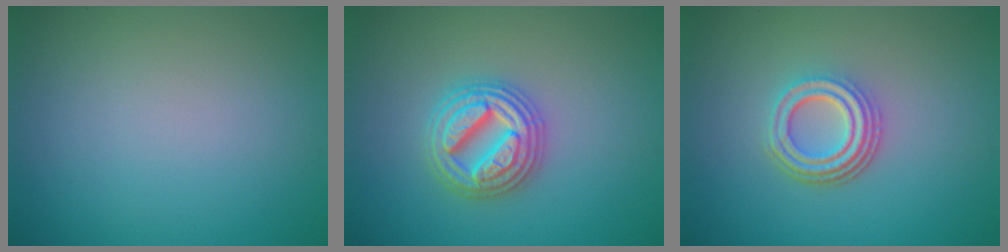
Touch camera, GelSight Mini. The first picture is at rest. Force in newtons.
{"total": 4.7, "press": 4.6, "slide": 0.8}
{"total": 4.3, "press": 3.2, "slide": 2.9}